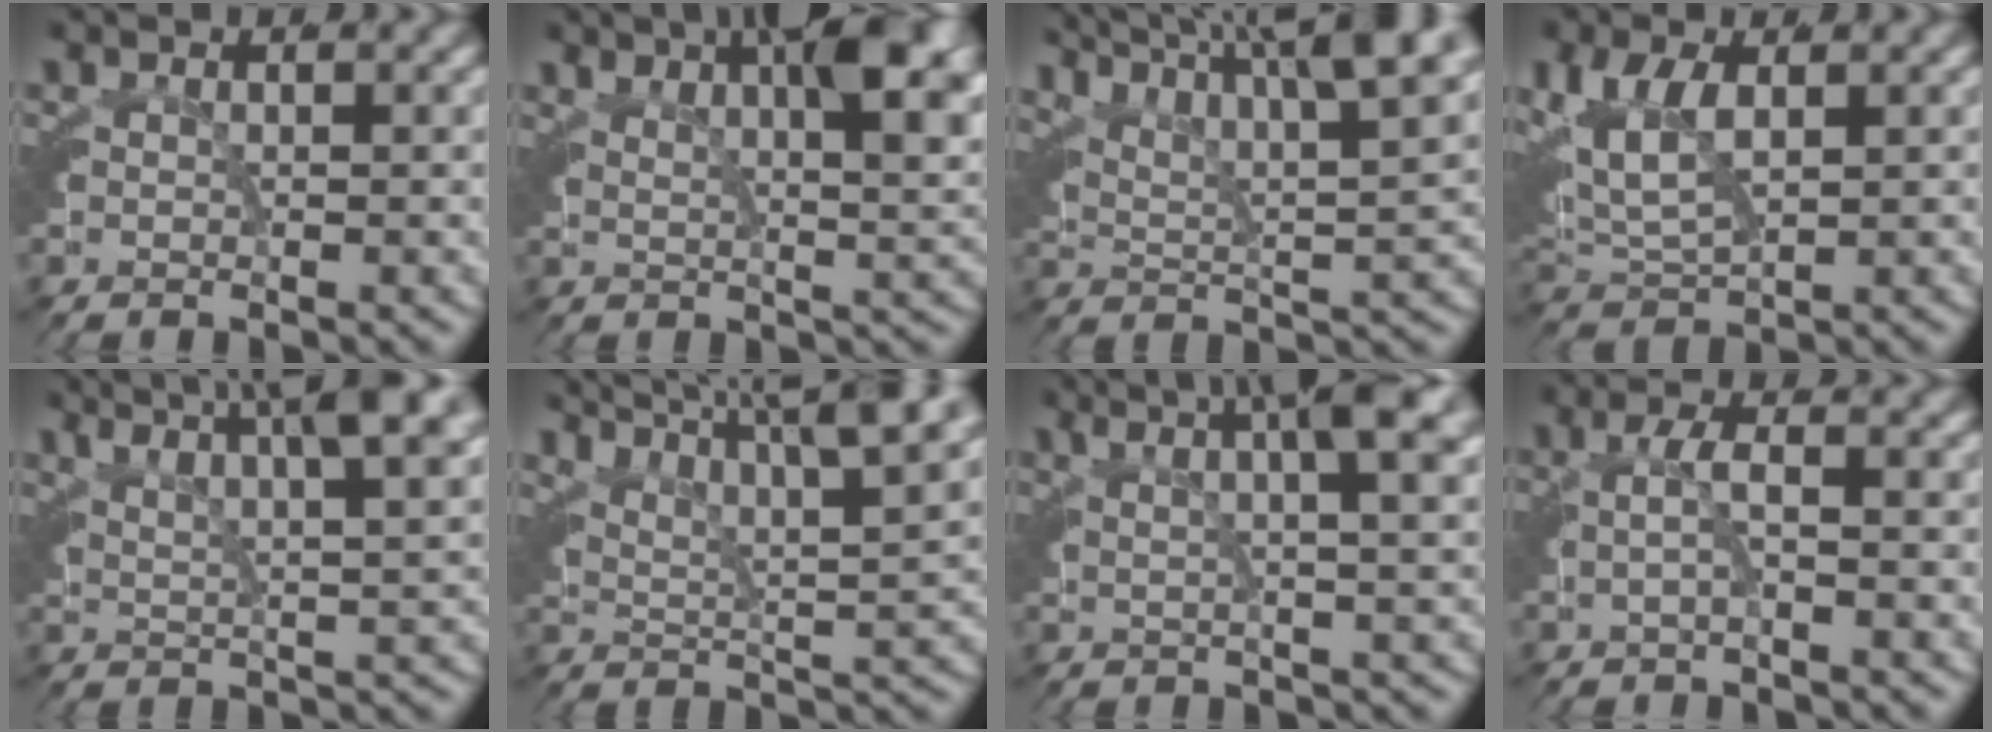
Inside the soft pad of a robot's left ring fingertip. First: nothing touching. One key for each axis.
{"total": 6.7, "fx": 3.4, "fy": 1.1, "fz": 5.7, "tx": -0.065, "ty": 0.002, "tz": 0.056}
{"total": 11.5, "fx": 7.2, "fy": 5.6, "fz": 7.1, "tx": -0.088, "ty": 0.042, "tz": 0.084}
{"total": 5.8, "fx": 0.9, "fy": 3.9, "fz": 4.2, "tx": -0.111, "ty": -0.014, "tz": 0.025}
{"total": 9.0, "fx": 6.1, "fy": 3.4, "fz": 5.8, "tx": -0.065, "ty": 0.036, "tz": 0.075}
{"total": 11.8, "fx": 7.7, "fy": 5.5, "fz": 7.0, "tx": -0.081, "ty": 0.045, "tz": 0.092}
{"total": 8.1, "fx": 4.8, "fy": 2.2, "fz": 6.1, "tx": -0.055, "ty": 0.044, "tz": 0.057}
{"total": 1.8, "fx": -0.4, "fy": -0.3, "fz": 1.8, "tx": -0.025, "ty": 0.012, "tz": -0.014}